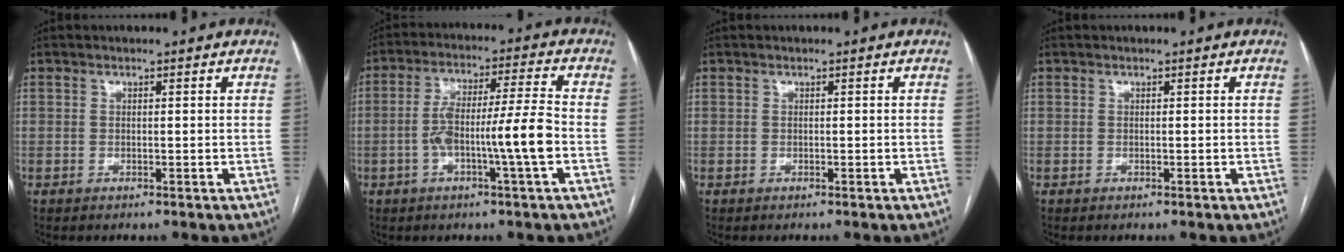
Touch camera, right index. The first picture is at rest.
{"total": 10.2, "force": [-2.6, -0.2, 9.9], "torque": [-0.180, 0.015, -0.048]}
{"total": 0.0}
{"total": 0.0}